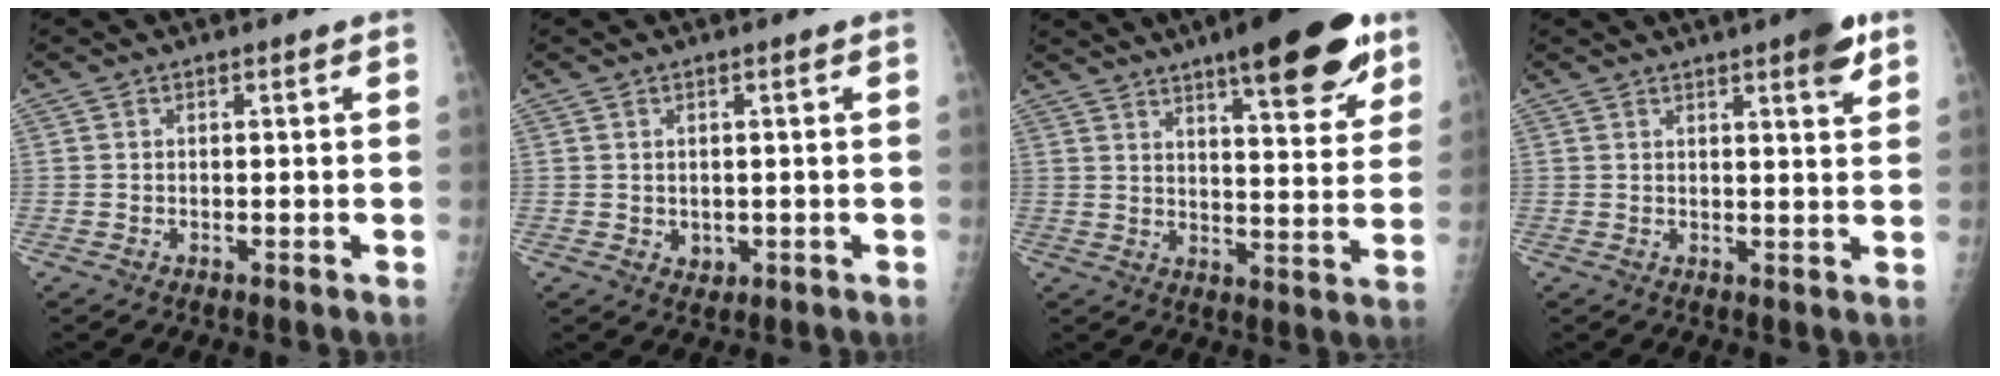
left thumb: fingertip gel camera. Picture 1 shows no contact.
{"total": 2.2, "force": [-0.2, 1.8, 1.2], "torque": [-0.010, -0.001, 0.005]}
{"total": 18.5, "force": [11.6, 4.8, 13.6], "torque": [-0.162, -0.047, 0.165]}
{"total": 6.0, "force": [3.5, 1.1, 4.8], "torque": [-0.056, -0.014, 0.042]}